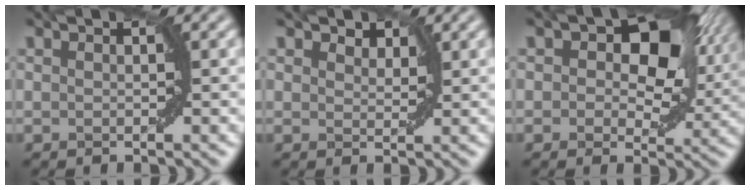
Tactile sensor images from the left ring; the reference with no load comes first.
{"total": 1.8, "force": [1.4, 1.0, 0.6], "torque": [-0.009, -0.001, 0.019]}
{"total": 10.2, "force": [3.7, 6.1, 7.3], "torque": [-0.083, 0.006, 0.046]}